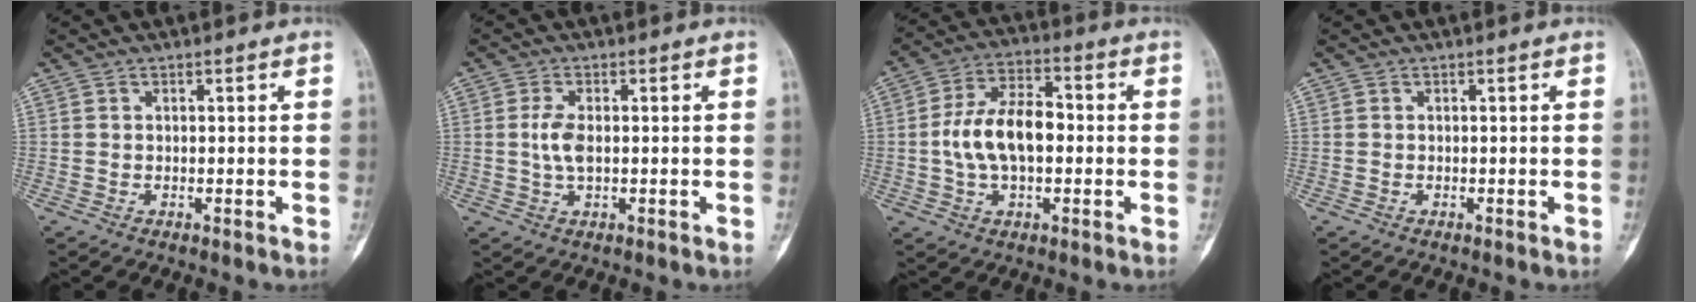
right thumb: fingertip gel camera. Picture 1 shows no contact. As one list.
[{"total": 3.8, "force": [0.1, 1.7, 3.4], "torque": [-0.073, 0.002, 0.003]}, {"total": 12.3, "force": [-0.5, 6.9, 10.2], "torque": [-0.183, 0.026, -0.014]}, {"total": 0.0}]